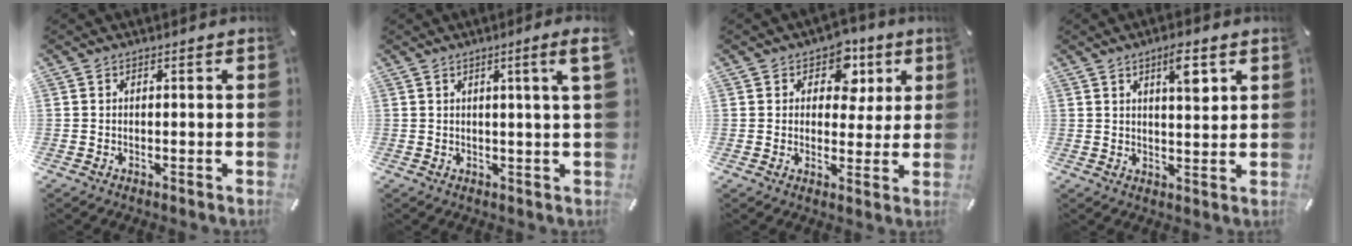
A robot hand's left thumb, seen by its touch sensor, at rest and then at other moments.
{"total": 5.4, "force": [2.1, -0.3, 5.0], "torque": [-0.089, -0.005, 0.030]}
{"total": 8.9, "force": [3.6, 6.8, 4.4], "torque": [-0.051, -0.013, 0.059]}
{"total": 6.6, "force": [3.3, 2.2, 5.3], "torque": [-0.070, -0.013, 0.047]}